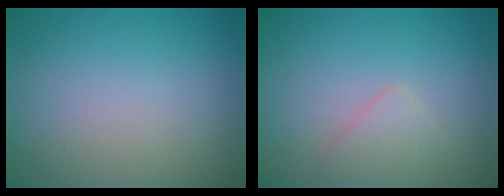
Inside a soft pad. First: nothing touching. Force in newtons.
{"total": 1.5, "press": 1.5, "slide": 0.0}